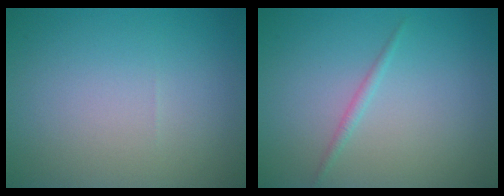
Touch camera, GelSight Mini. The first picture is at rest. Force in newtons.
{"total": 0.9, "press": 0.9, "slide": 0.0}